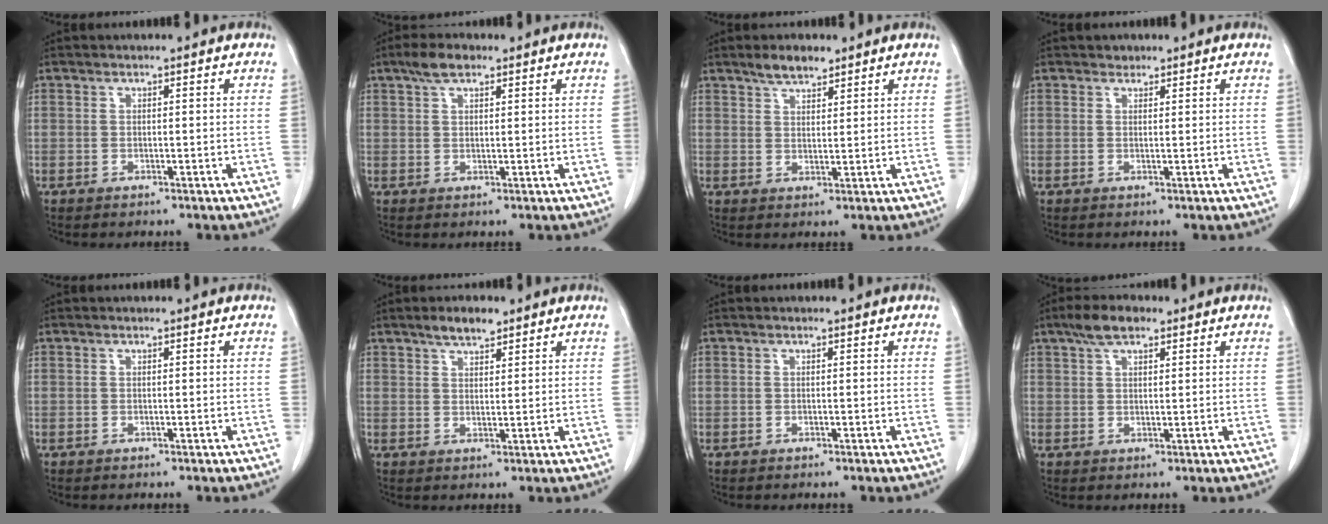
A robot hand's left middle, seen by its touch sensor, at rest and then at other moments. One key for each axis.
{"total": 3.6, "fx": 2.4, "fy": 1.4, "fz": 2.2, "tx": -0.046, "ty": 0.009, "tz": 0.045}
{"total": 3.8, "fx": 3.1, "fy": 1.2, "fz": 1.9, "tx": -0.039, "ty": 0.003, "tz": 0.056}
{"total": 0.9, "fx": 0.8, "fy": 0.5, "fz": 0.0, "tx": 0.000, "ty": -0.002, "tz": 0.010}
{"total": 0.0}
{"total": 3.8, "fx": 3.0, "fy": 1.2, "fz": 2.1, "tx": -0.043, "ty": 0.003, "tz": 0.051}
{"total": 0.0}
{"total": 4.6, "fx": 3.1, "fy": 1.8, "fz": 2.9, "tx": -0.061, "ty": 0.012, "tz": 0.058}